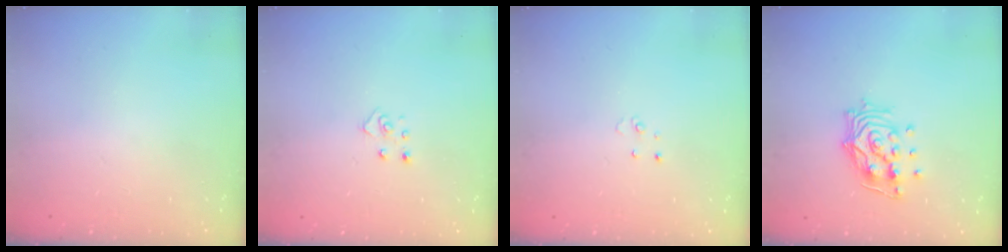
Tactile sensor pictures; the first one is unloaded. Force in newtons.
{"total": 3.8, "press": 3.8, "slide": 0.4}
{"total": 2.5, "press": 2.5, "slide": 0.2}
{"total": 11.8, "press": 11.7, "slide": 1.4}